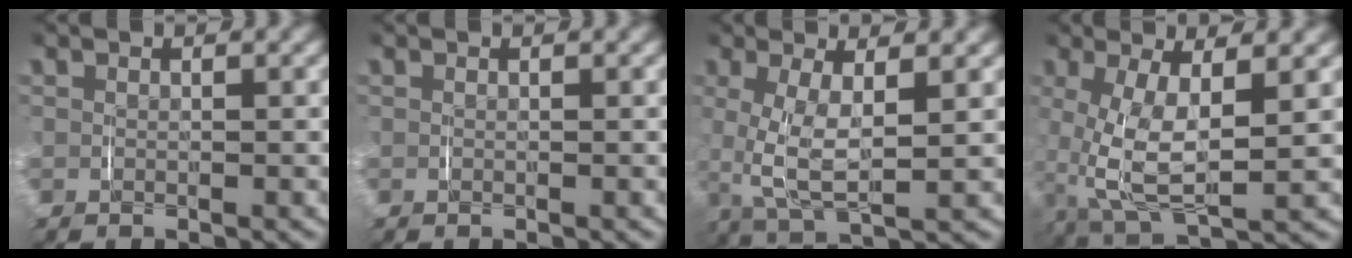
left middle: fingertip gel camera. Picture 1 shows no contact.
{"total": 0.0}
{"total": 5.8, "force": [0.3, 2.6, 5.2], "torque": [-0.114, -0.010, 0.011]}
{"total": 6.9, "force": [0.2, 3.2, 6.1], "torque": [-0.136, -0.019, 0.015]}